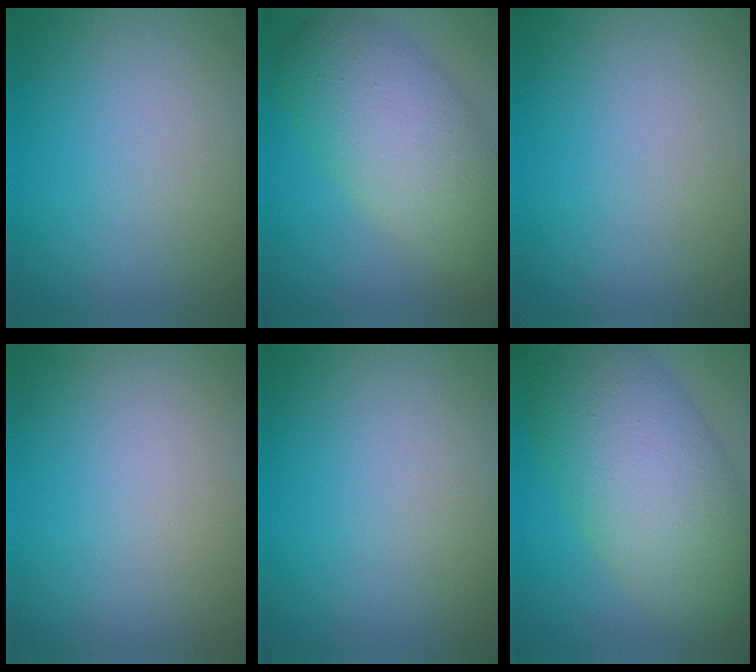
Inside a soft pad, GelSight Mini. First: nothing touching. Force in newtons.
{"total": 7.1, "press": 7.1, "slide": 0.6}
{"total": 0.0}
{"total": 0.0}
{"total": 0.0}
{"total": 10.3, "press": 10.2, "slide": 0.5}